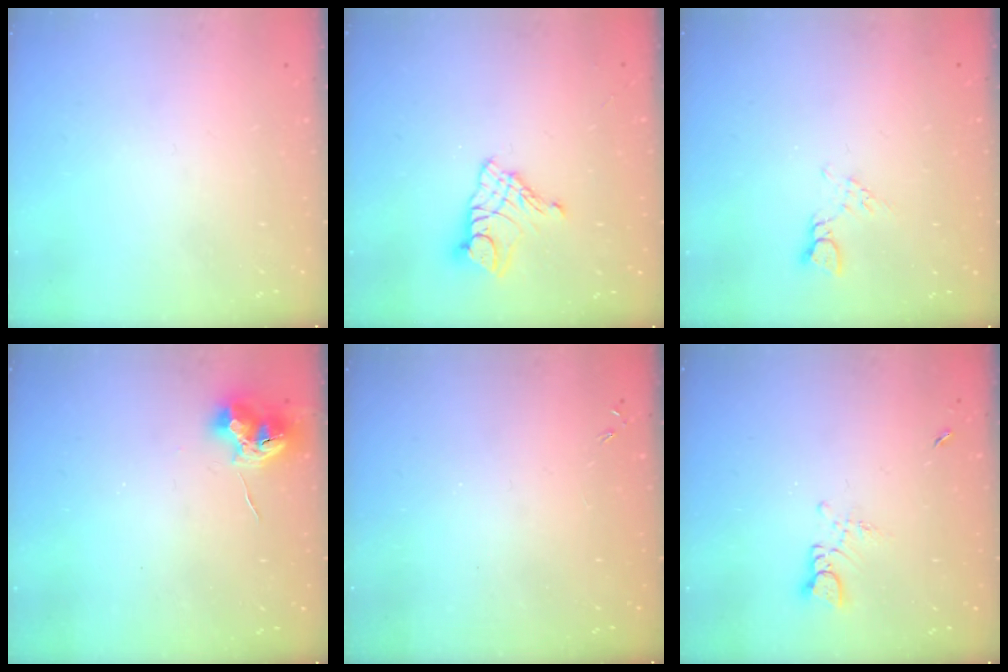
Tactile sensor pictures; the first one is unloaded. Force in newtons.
{"total": 9.2, "press": 9.2, "slide": 0.5}
{"total": 3.7, "press": 3.7, "slide": 0.5}
{"total": 9.9, "press": 9.9, "slide": 0.5}
{"total": 0.0}
{"total": 2.7, "press": 2.7, "slide": 0.2}